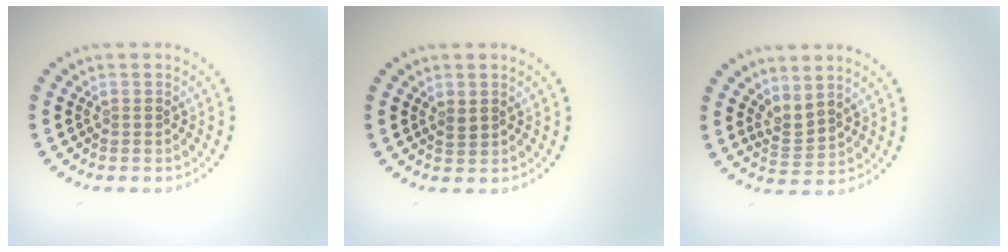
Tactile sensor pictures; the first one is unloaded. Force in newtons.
{"total": 0.9, "press": 0.8, "slide": 0.3}
{"total": 2.1, "press": 1.4, "slide": 1.6}